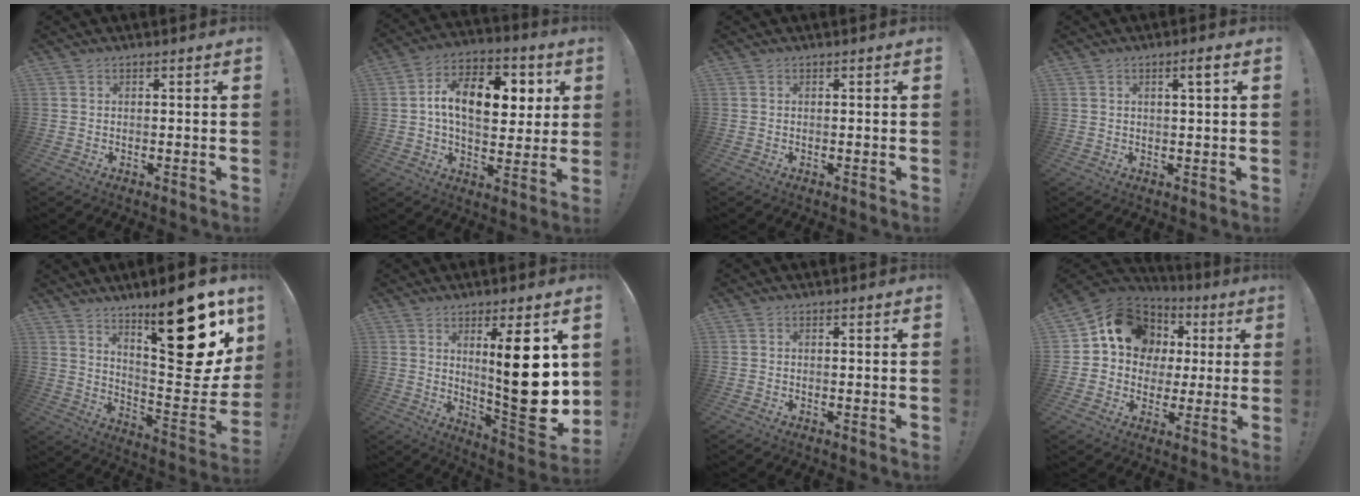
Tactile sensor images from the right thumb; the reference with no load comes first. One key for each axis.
{"total": 15.9, "fx": 3.5, "fy": 9.1, "fz": 12.6, "tx": -0.181, "ty": -0.003, "tz": 0.059}
{"total": 0.0}
{"total": 2.7, "fx": 1.1, "fy": 0.0, "fz": 2.5, "tx": -0.034, "ty": -0.005, "tz": 0.013}
{"total": 25.3, "fx": 14.0, "fy": 7.7, "fz": 19.7, "tx": -0.252, "ty": -0.112, "tz": 0.229}
{"total": 18.3, "fx": 4.4, "fy": 3.8, "fz": 17.4, "tx": -0.243, "ty": -0.040, "tz": 0.061}
{"total": 0.0}
{"total": 15.0, "fx": 4.5, "fy": 12.5, "fz": 6.9, "tx": -0.091, "ty": -0.015, "tz": 0.095}